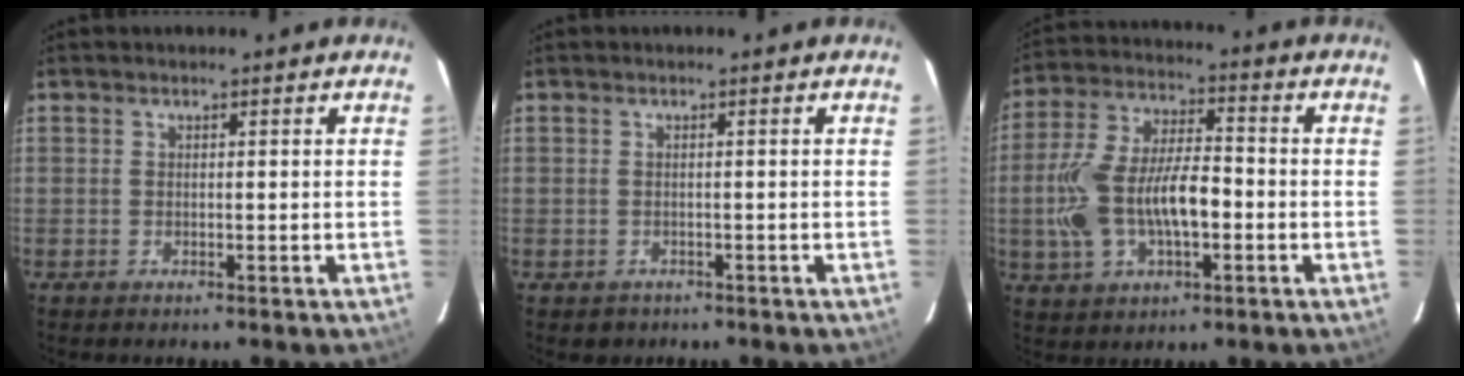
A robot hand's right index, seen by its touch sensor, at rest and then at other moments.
{"total": 1.6, "force": [-0.9, 1.3, 0.2], "torque": [-0.005, 0.002, -0.005]}
{"total": 14.8, "force": [-2.8, 6.8, 12.9], "torque": [-0.271, 0.005, -0.046]}